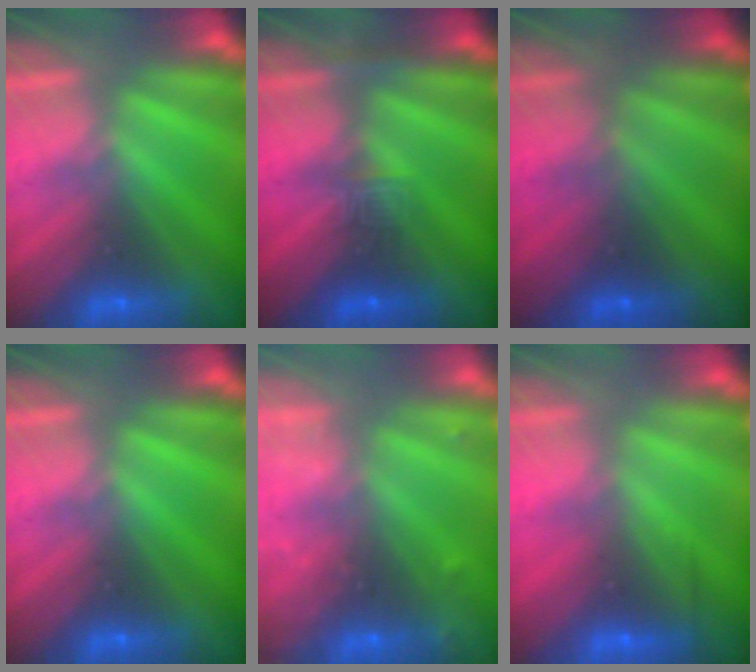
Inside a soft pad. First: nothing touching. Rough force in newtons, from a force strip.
{"total": 4.5}
{"total": 1.7}
{"total": 0.0}
{"total": 8.1}
{"total": 2.4}